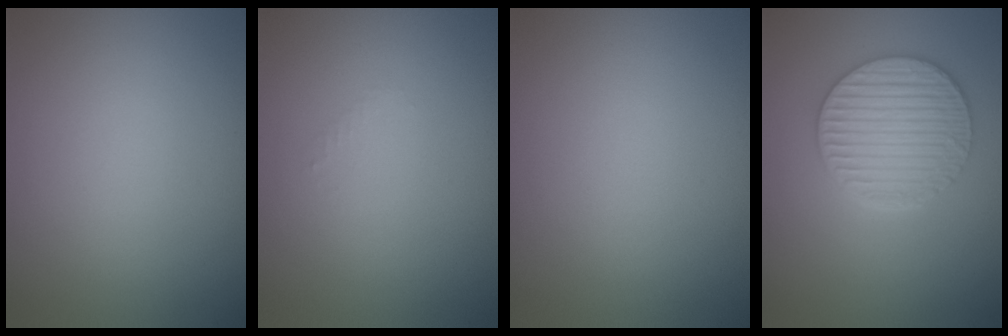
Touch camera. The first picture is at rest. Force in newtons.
{"total": 0.5, "press": 0.5, "slide": 0.2}
{"total": 0.0}
{"total": 4.6, "press": 4.0, "slide": 2.2}